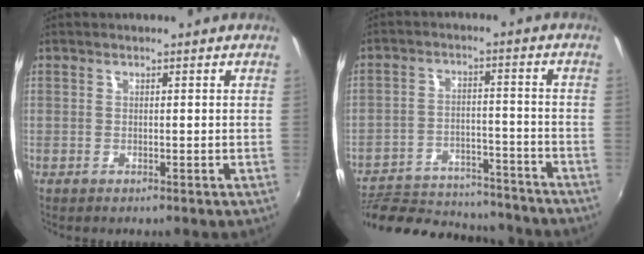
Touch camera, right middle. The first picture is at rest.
{"total": 23.5, "force": [-20.5, 7.4, 8.8], "torque": [-0.180, 0.003, -0.281]}